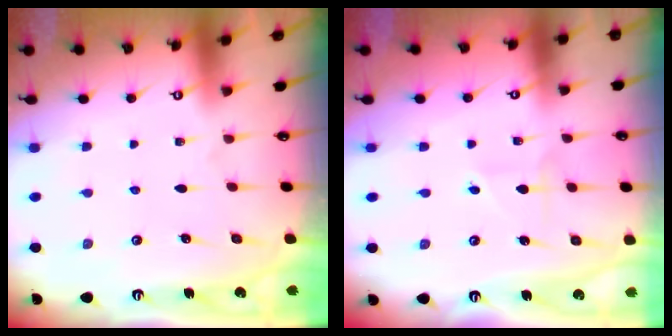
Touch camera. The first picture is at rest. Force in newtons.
{"total": 3.8, "press": 3.8, "slide": 0.6}